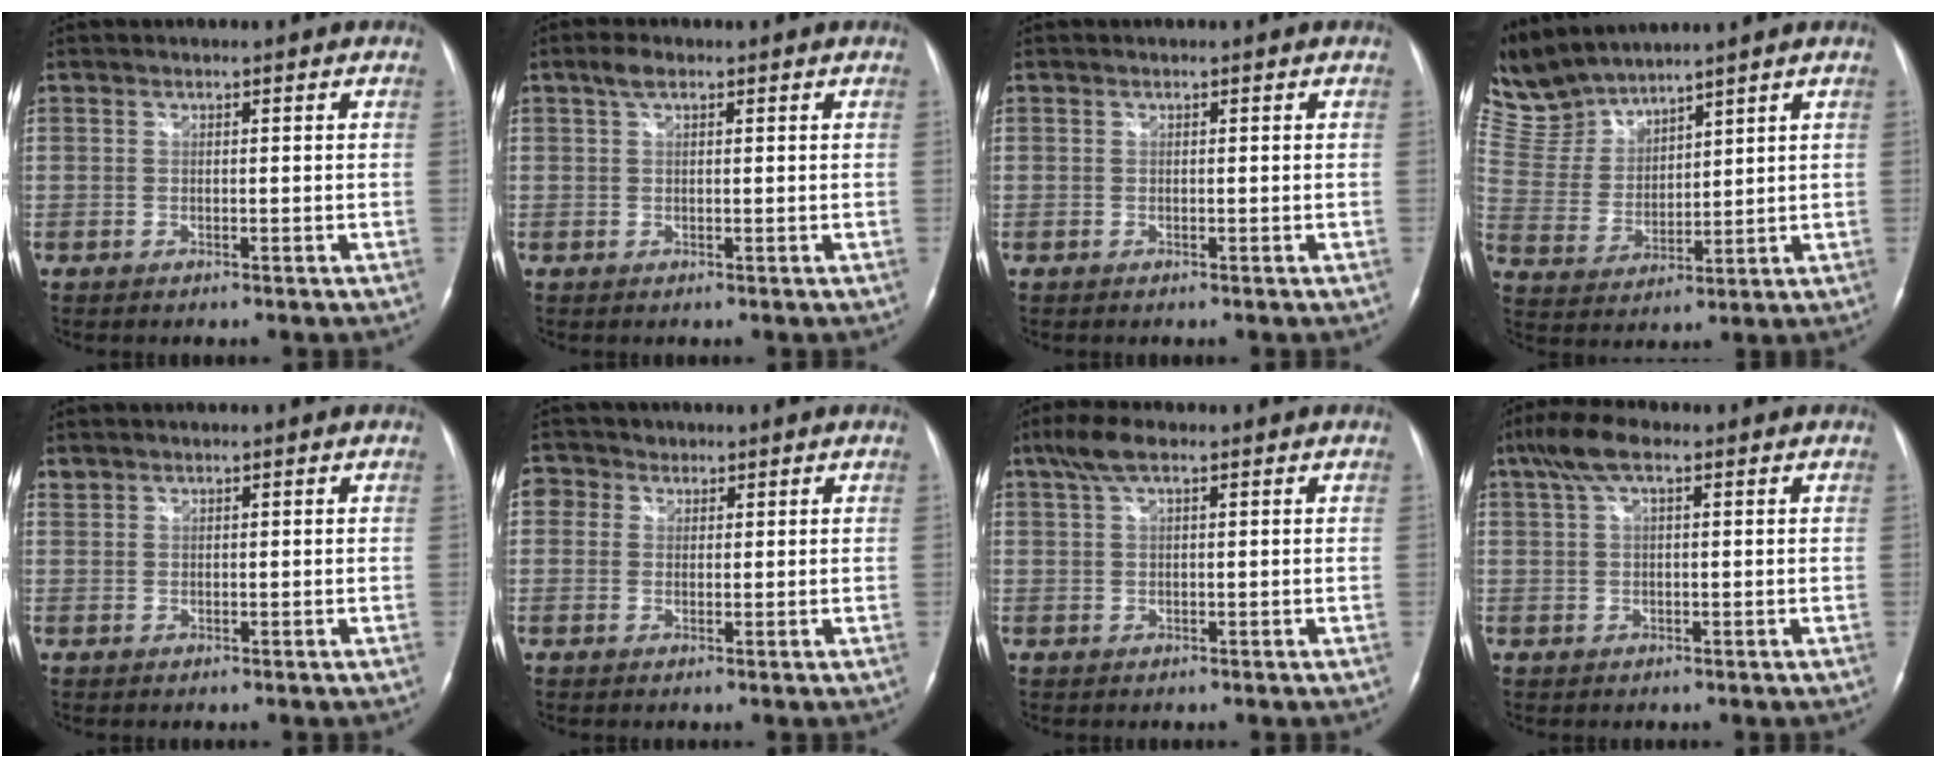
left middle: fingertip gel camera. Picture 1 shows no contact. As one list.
[{"total": 2.0, "force": [1.2, 0.8, 1.4], "torque": [-0.032, 0.013, 0.025]}, {"total": 0.0}, {"total": 8.9, "force": [8.8, 0.7, 0.6], "torque": [-0.043, 0.014, 0.202]}, {"total": 0.8, "force": [0.8, 0.3, -0.1], "torque": [-0.001, 0.007, 0.016]}, {"total": 2.9, "force": [1.4, 2.6, 0.4], "torque": [-0.008, 0.012, 0.020]}, {"total": 4.2, "force": [2.6, 1.1, 3.2], "torque": [-0.074, 0.022, 0.053]}, {"total": 5.4, "force": [3.0, 1.5, 4.3], "torque": [-0.098, 0.032, 0.056]}]